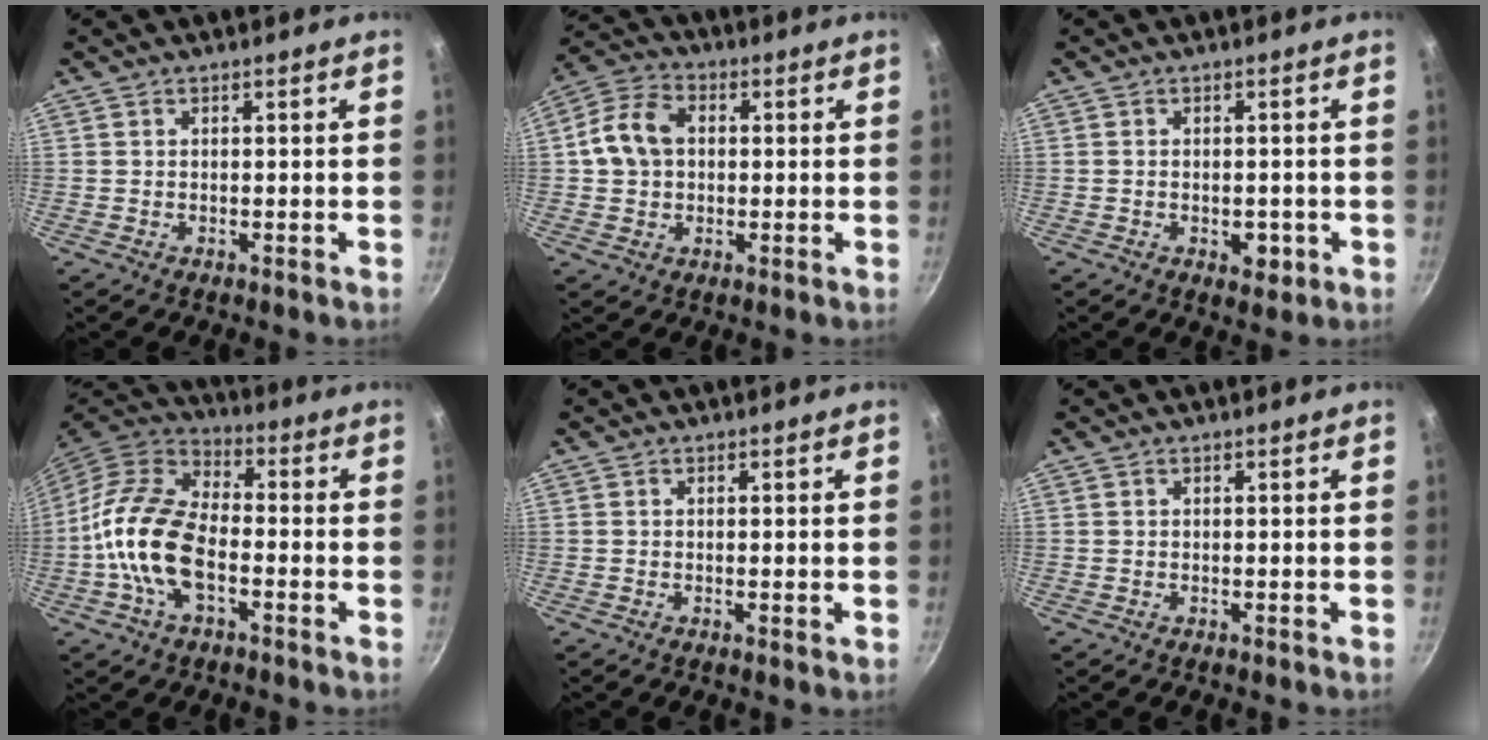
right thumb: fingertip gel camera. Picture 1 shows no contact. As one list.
[{"total": 9.4, "force": [0.8, 7.2, 6.0], "torque": [-0.099, 0.019, 0.001]}, {"total": 3.4, "force": [-1.0, 2.1, 2.5], "torque": [-0.022, 0.005, -0.010]}, {"total": 16.2, "force": [-3.5, 9.2, 12.9], "torque": [-0.227, 0.037, -0.081]}, {"total": 0.7, "force": [-0.1, 0.1, 0.7], "torque": [-0.012, -0.002, -0.003]}, {"total": 0.0}]